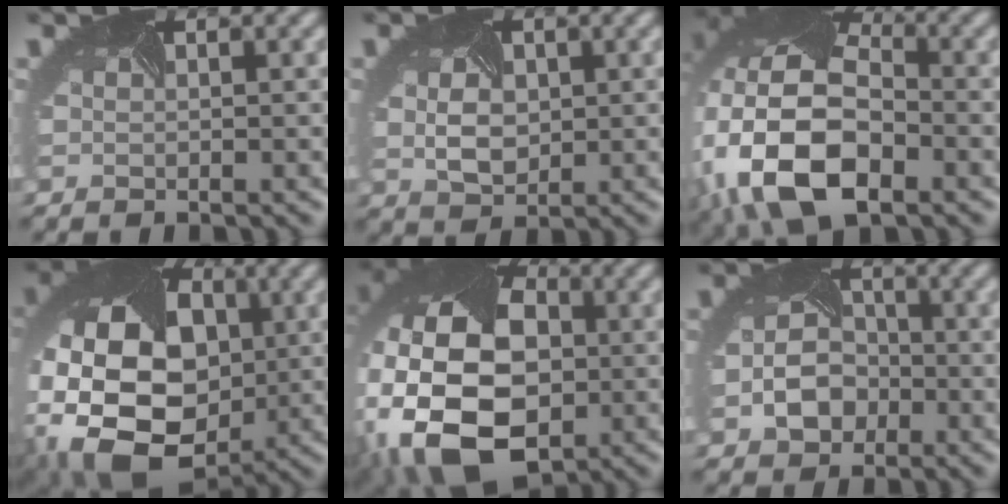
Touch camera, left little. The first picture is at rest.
{"total": 3.0, "force": [0.4, 2.1, 2.1], "torque": [-0.049, -0.007, 0.014]}
{"total": 15.5, "force": [-3.8, 8.9, 12.1], "torque": [-0.255, -0.021, -0.069]}
{"total": 16.3, "force": [-3.2, 11.5, 11.2], "torque": [-0.220, -0.019, -0.049]}
{"total": 21.4, "force": [-4.0, 15.6, 14.1], "torque": [-0.262, -0.023, -0.101]}
{"total": 4.0, "force": [-1.5, 3.0, 2.2], "torque": [-0.044, -0.007, -0.024]}